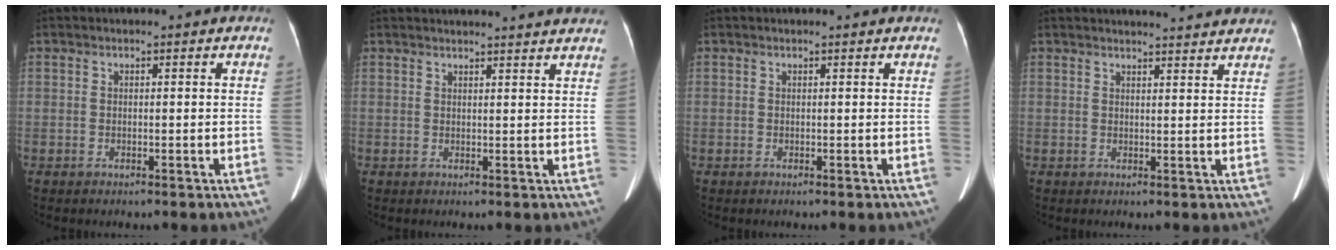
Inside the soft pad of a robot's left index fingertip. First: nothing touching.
{"total": 13.0, "force": [12.4, 0.4, 3.7], "torque": [-0.045, 0.005, 0.133]}
{"total": 1.3, "force": [1.2, 0.0, 0.3], "torque": [-0.014, 0.004, 0.011]}
{"total": 9.7, "force": [9.2, 0.7, 2.9], "torque": [-0.036, 0.006, 0.096]}